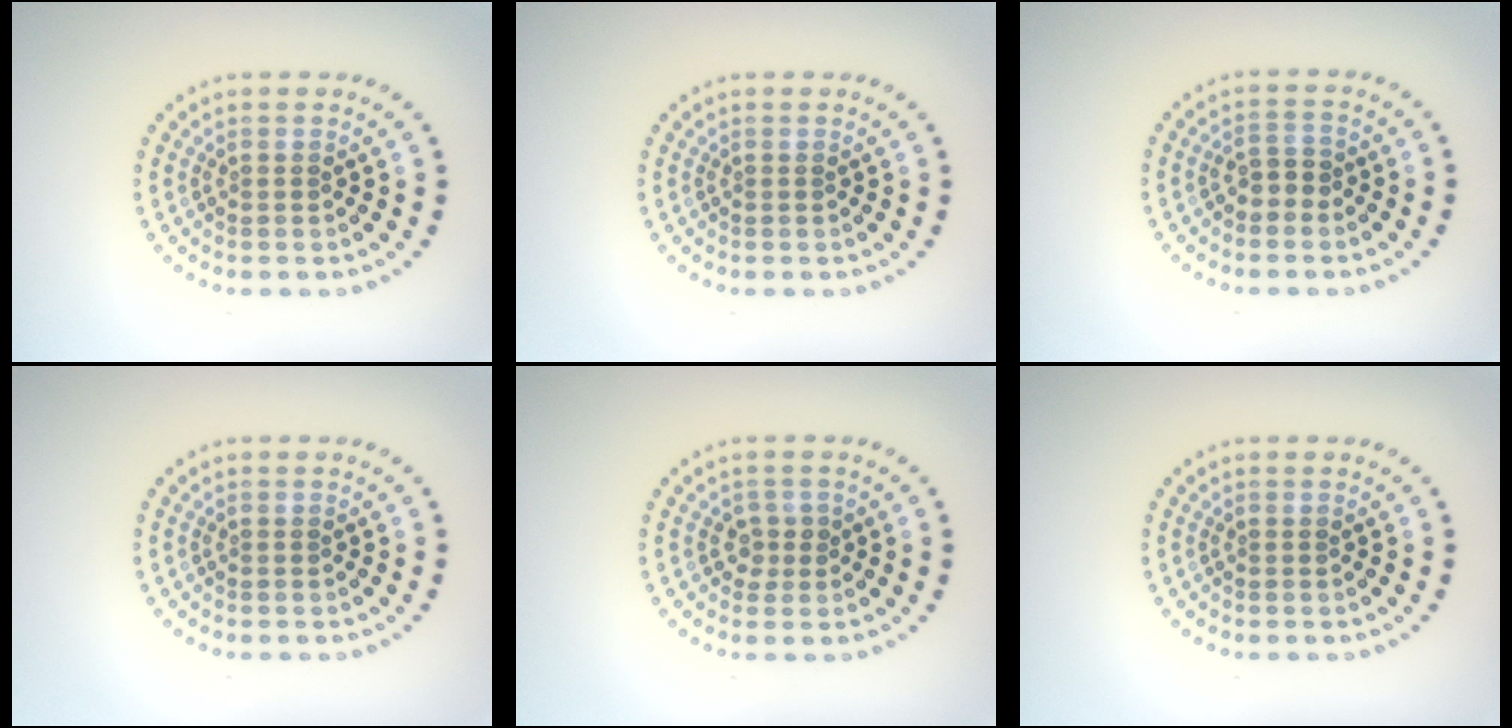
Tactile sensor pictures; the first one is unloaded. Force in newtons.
{"total": 0.0}
{"total": 1.9, "press": 1.7, "slide": 0.8}
{"total": 0.0}
{"total": 1.3, "press": 1.2, "slide": 0.6}
{"total": 0.0}